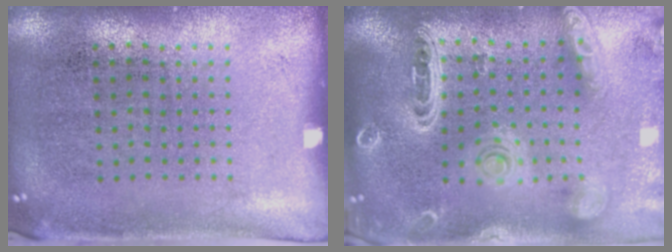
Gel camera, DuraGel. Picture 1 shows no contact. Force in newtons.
{"total": 2.5, "press": 2.3, "slide": 1.2}